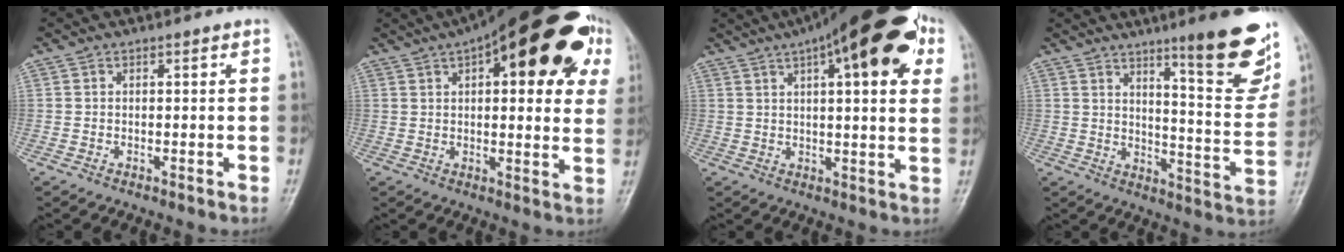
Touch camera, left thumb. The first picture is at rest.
{"total": 28.1, "force": [11.8, 10.5, 23.3], "torque": [-0.289, 0.022, 0.158]}
{"total": 21.8, "force": [9.8, 6.8, 18.2], "torque": [-0.249, 0.010, 0.136]}
{"total": 16.9, "force": [10.7, 2.7, 12.8], "torque": [-0.134, -0.076, 0.157]}